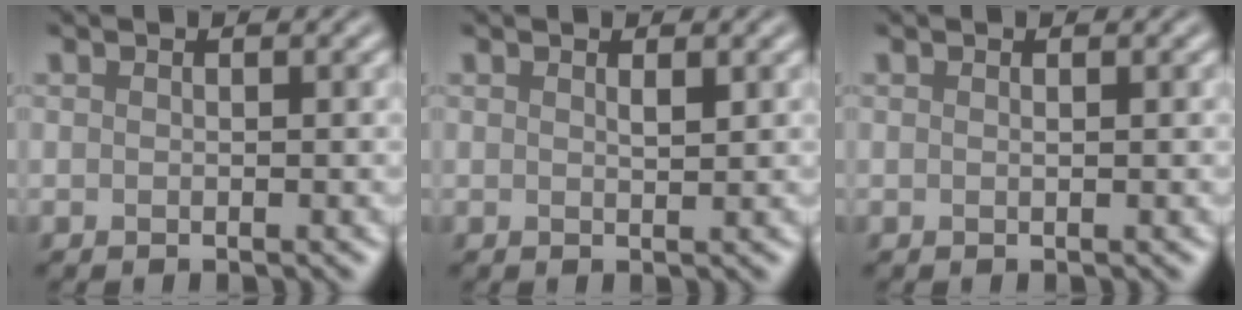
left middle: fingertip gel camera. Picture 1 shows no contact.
{"total": 0.7, "force": [0.5, 0.1, 0.5], "torque": [-0.007, -0.003, 0.008]}
{"total": 0.0}